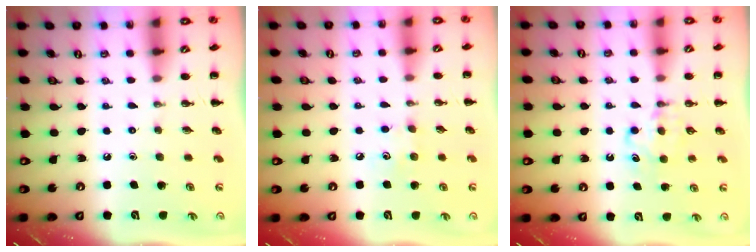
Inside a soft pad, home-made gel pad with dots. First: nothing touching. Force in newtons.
{"total": 4.6, "press": 4.5, "slide": 1.1}
{"total": 6.3, "press": 6.0, "slide": 1.8}